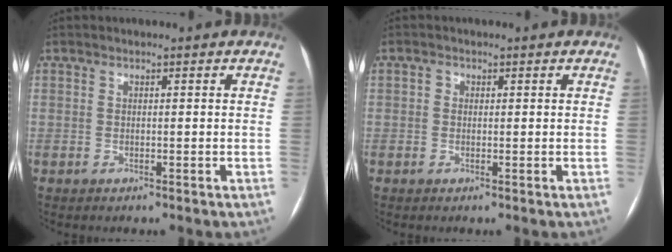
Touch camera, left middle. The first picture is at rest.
{"total": 0.7, "force": [0.1, 0.6, 0.2], "torque": [-0.001, 0.003, 0.000]}